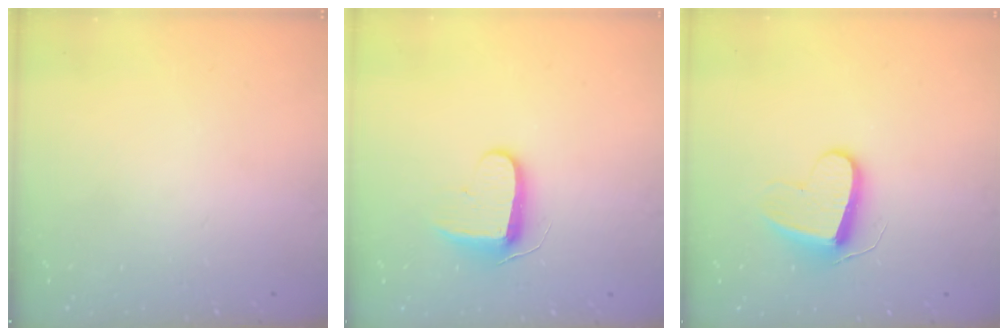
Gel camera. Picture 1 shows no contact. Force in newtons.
{"total": 9.0, "press": 9.0, "slide": 0.7}
{"total": 10.9, "press": 10.9, "slide": 0.7}